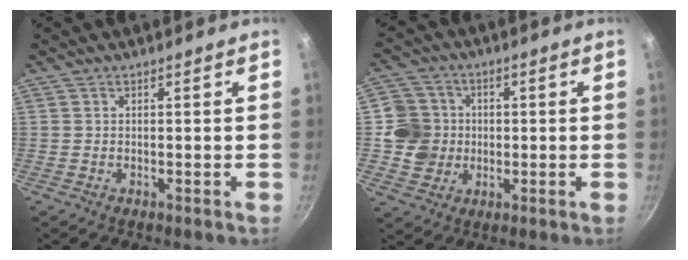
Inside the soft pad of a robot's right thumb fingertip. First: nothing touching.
{"total": 9.6, "force": [-0.3, 9.1, 3.0], "torque": [-0.028, 0.013, -0.005]}